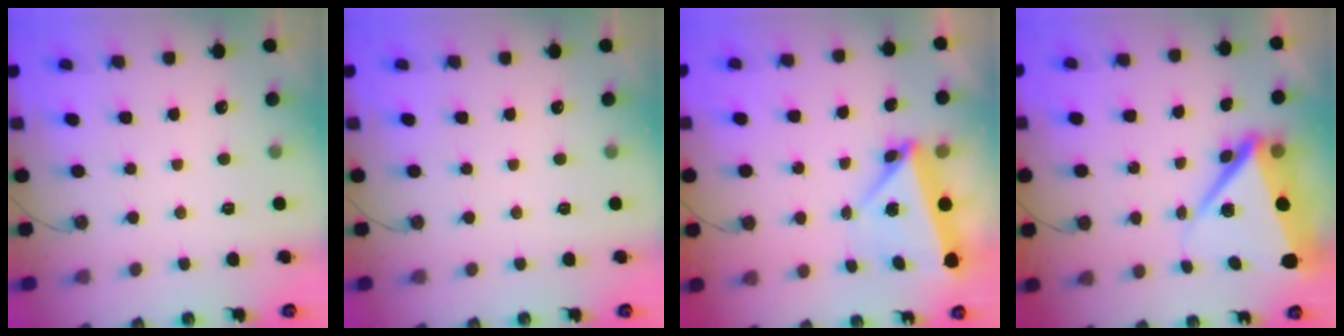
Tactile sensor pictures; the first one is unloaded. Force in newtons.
{"total": 0.0}
{"total": 5.4, "press": 5.4, "slide": 0.5}
{"total": 10.4, "press": 10.2, "slide": 1.7}